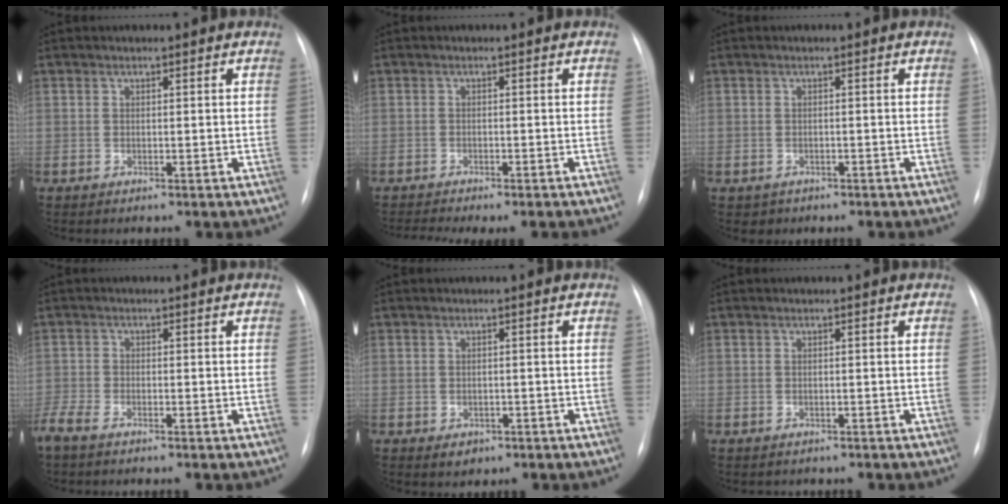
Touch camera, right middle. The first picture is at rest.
{"total": 6.2, "force": [-5.5, 0.5, 2.8], "torque": [-0.029, 0.001, -0.075]}
{"total": 1.5, "force": [-0.9, 1.2, 0.1], "torque": [-0.005, 0.004, -0.008]}
{"total": 4.5, "force": [-3.5, 1.1, 2.6], "torque": [-0.057, -0.011, -0.064]}
{"total": 1.7, "force": [-0.9, 1.3, 0.7], "torque": [-0.008, 0.002, -0.004]}
{"total": 1.3, "force": [-1.1, 0.6, 0.1], "torque": [-0.009, 0.000, -0.014]}